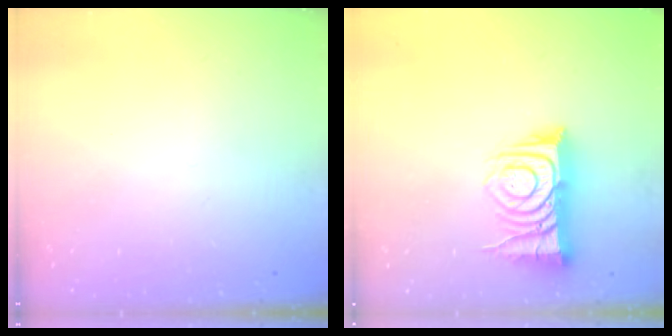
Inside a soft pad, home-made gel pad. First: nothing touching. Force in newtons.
{"total": 12.2, "press": 12.1, "slide": 1.4}